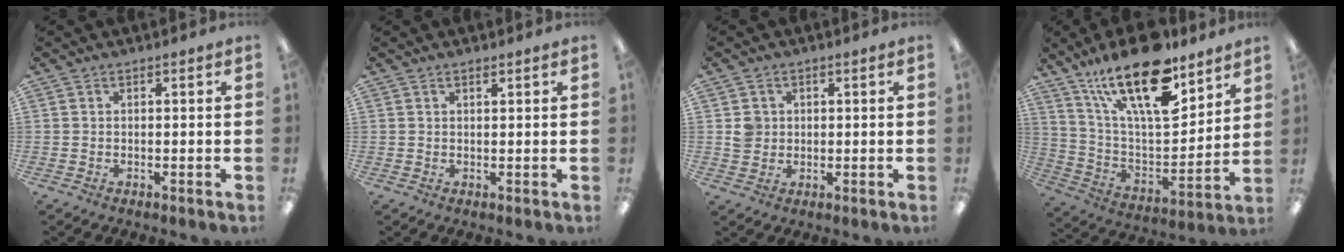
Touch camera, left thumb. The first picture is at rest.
{"total": 0.8, "force": [0.7, 0.1, 0.3], "torque": [-0.007, 0.000, 0.013]}
{"total": 3.8, "force": [0.6, 3.6, 0.9], "torque": [-0.009, 0.001, 0.008]}
{"total": 23.7, "force": [15.4, 9.2, 15.5], "torque": [-0.273, -0.092, 0.263]}